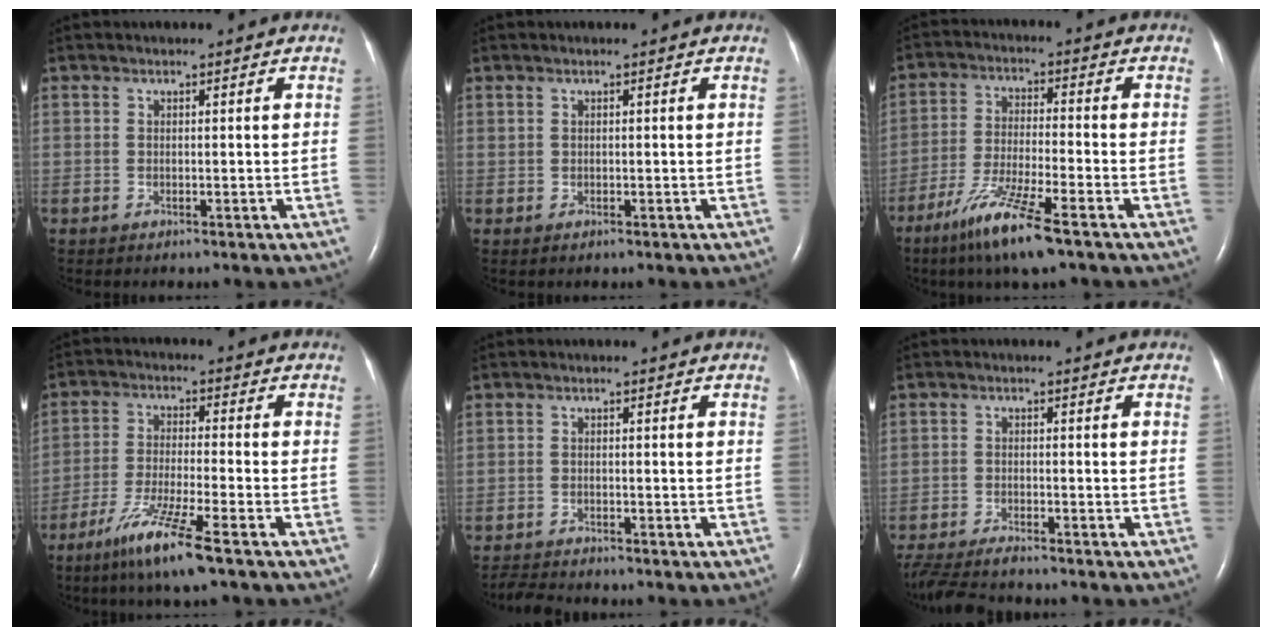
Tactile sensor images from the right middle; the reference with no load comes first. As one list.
[{"total": 0.0}, {"total": 10.3, "force": [-6.7, 0.3, 7.8], "torque": [-0.162, -0.031, -0.126]}, {"total": 9.5, "force": [-6.0, -0.4, 7.3], "torque": [-0.149, -0.031, -0.114]}, {"total": 2.6, "force": [-2.6, -0.2, 0.1], "torque": [-0.005, -0.015, -0.045]}, {"total": 8.7, "force": [-7.8, 0.9, 3.7], "torque": [-0.064, -0.023, -0.133]}]